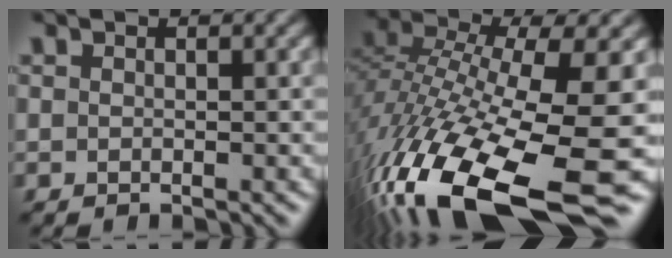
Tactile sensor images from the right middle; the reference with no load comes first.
{"total": 17.1, "force": [-7.7, 6.3, 13.9], "torque": [-0.306, -0.023, -0.132]}